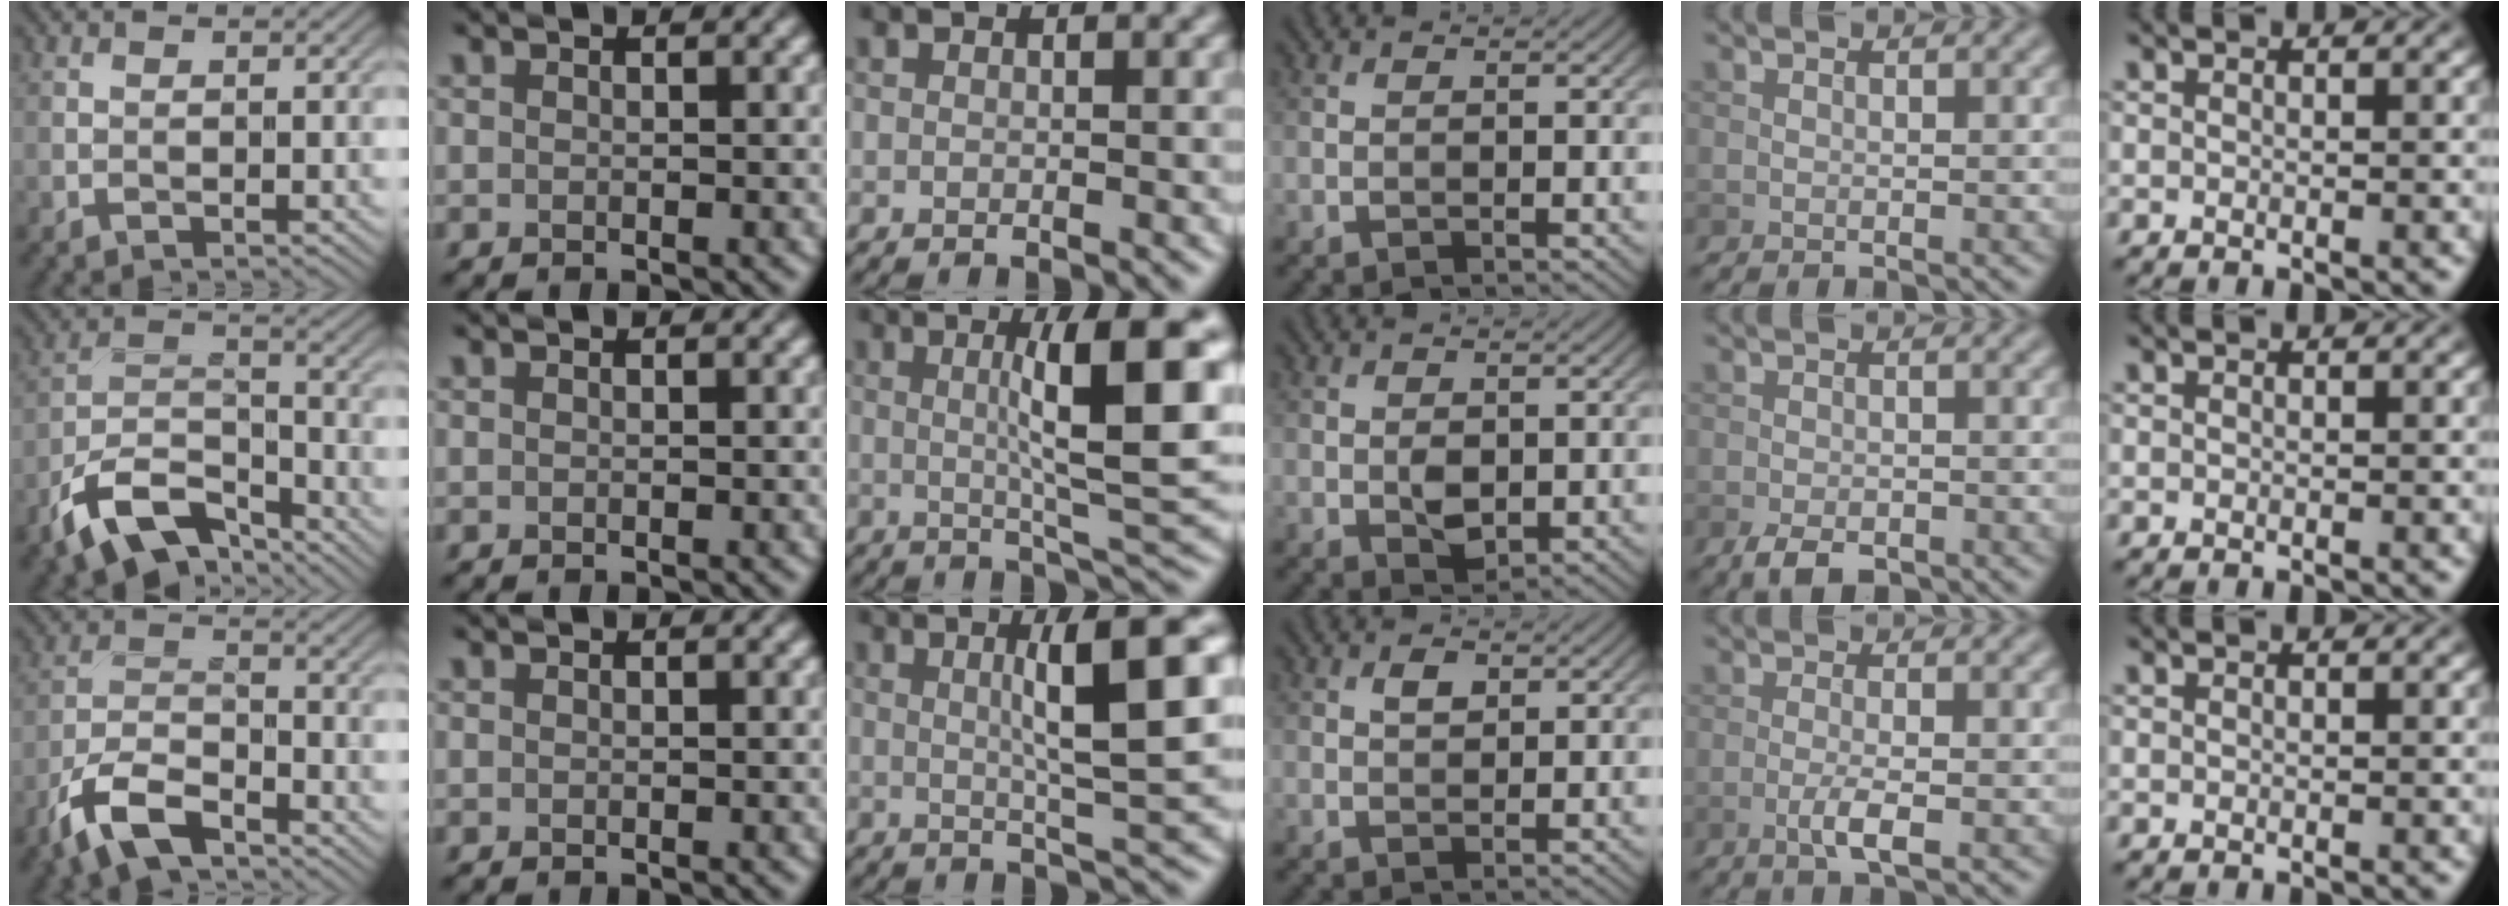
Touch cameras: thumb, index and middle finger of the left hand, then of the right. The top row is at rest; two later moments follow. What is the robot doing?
{"motion": "screw", "object": "medicine bottle"}